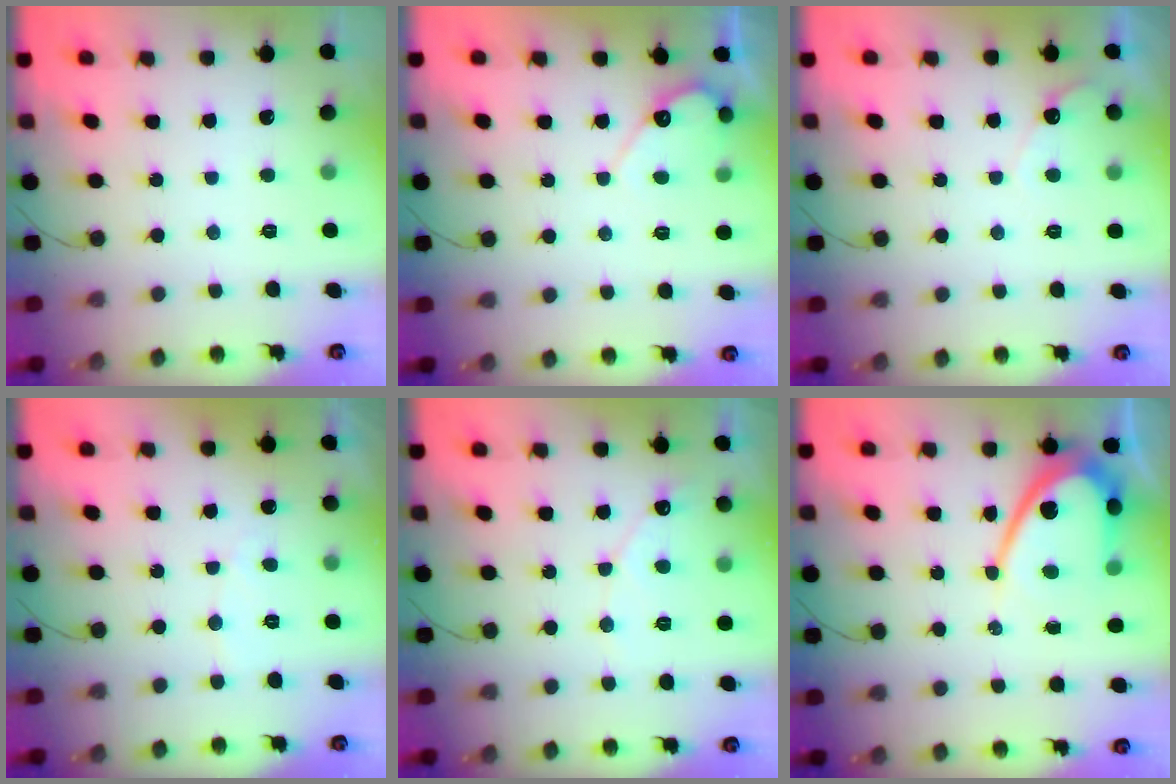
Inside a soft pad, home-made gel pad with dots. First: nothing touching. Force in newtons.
{"total": 5.9, "press": 5.9, "slide": 0.3}
{"total": 3.8, "press": 3.7, "slide": 0.3}
{"total": 2.6, "press": 2.6, "slide": 0.1}
{"total": 5.4, "press": 5.4, "slide": 0.4}
{"total": 11.8, "press": 11.7, "slide": 1.0}